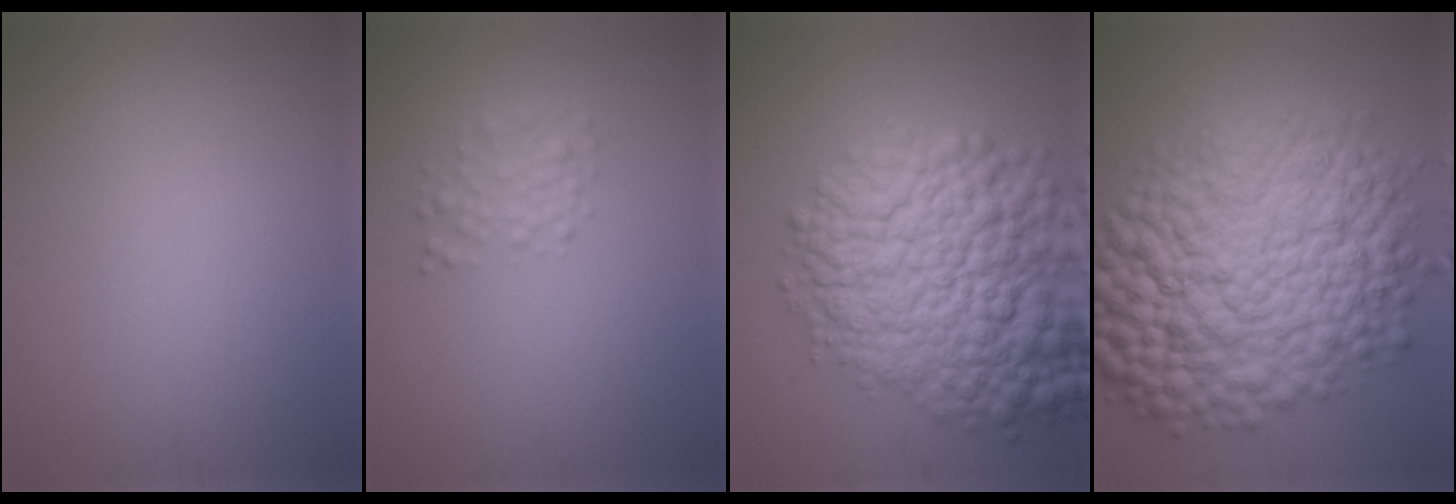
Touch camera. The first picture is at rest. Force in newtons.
{"total": 1.9, "press": 1.9, "slide": 0.0}
{"total": 12.7, "press": 12.7, "slide": 0.5}
{"total": 15.9, "press": 15.9, "slide": 0.1}